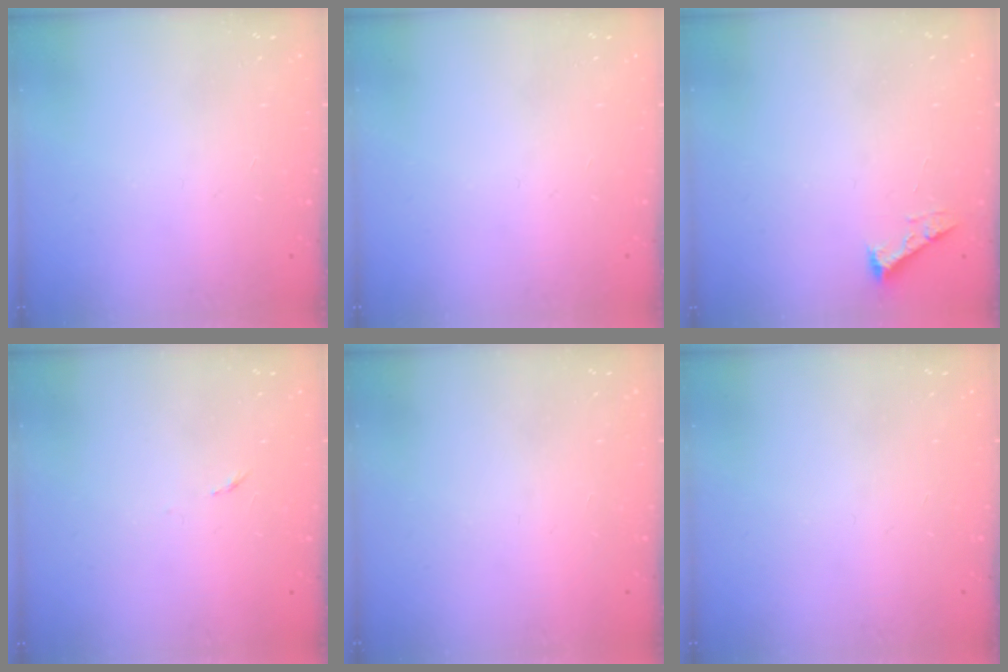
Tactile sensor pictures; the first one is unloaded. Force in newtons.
{"total": 0.0}
{"total": 2.5, "press": 2.5, "slide": 0.3}
{"total": 2.6, "press": 2.6, "slide": 0.4}
{"total": 1.5, "press": 1.5, "slide": 0.1}
{"total": 0.0}